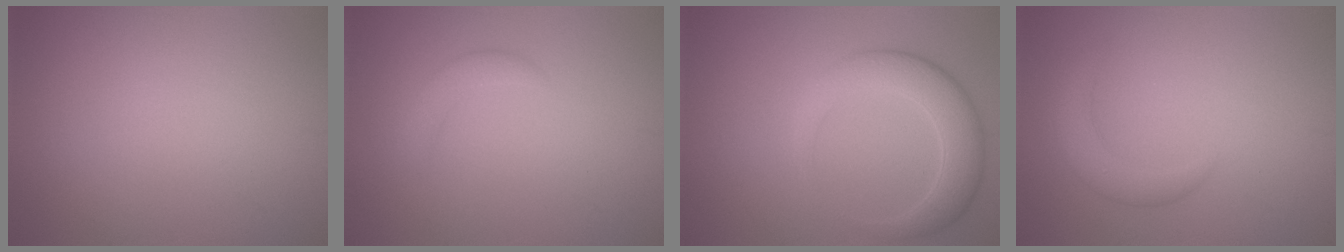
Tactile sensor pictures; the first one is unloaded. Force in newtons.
{"total": 1.5, "press": 1.5, "slide": 0.1}
{"total": 4.6, "press": 4.6, "slide": 0.3}
{"total": 2.4, "press": 2.4, "slide": 0.1}